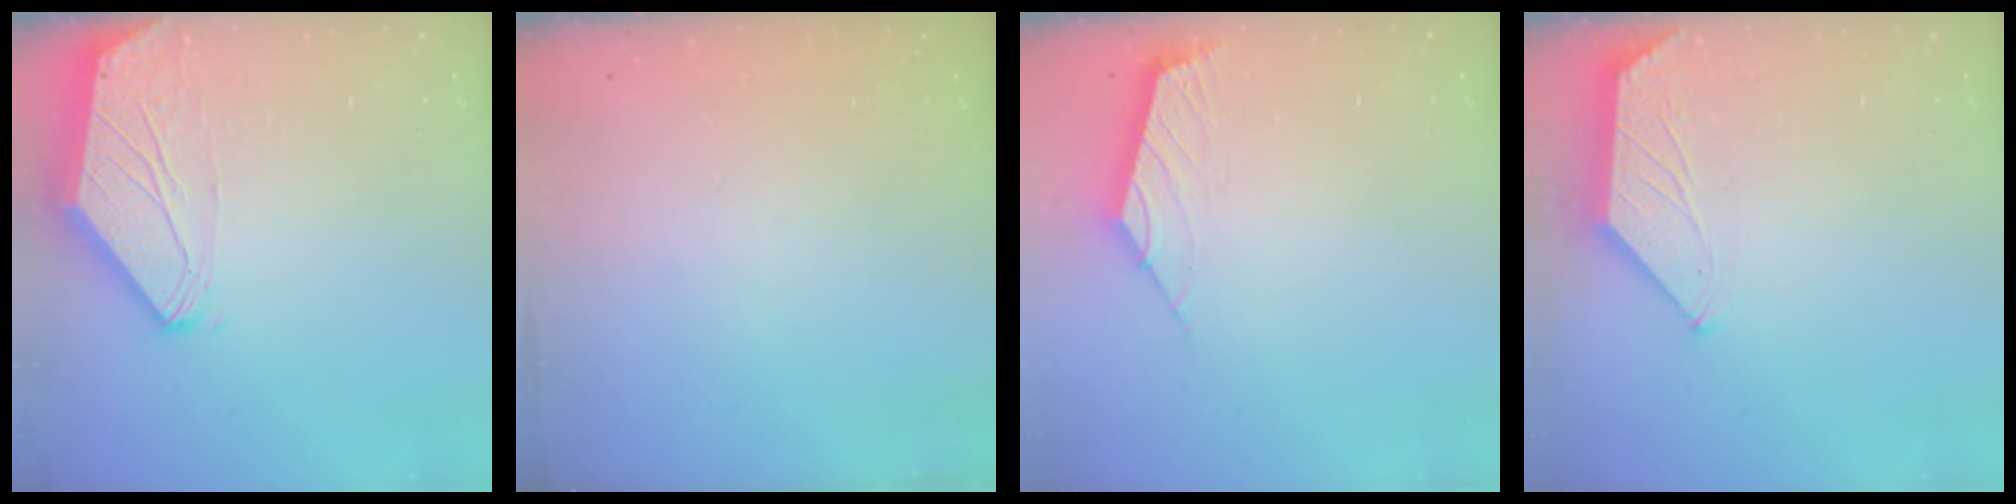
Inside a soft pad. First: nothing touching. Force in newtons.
{"total": 0.0}
{"total": 2.5, "press": 2.4, "slide": 0.6}
{"total": 1.0, "press": 1.0, "slide": 0.2}